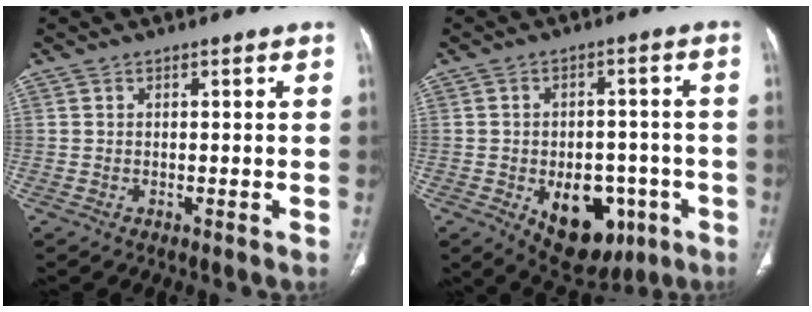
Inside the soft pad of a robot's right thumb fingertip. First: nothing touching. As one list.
[{"total": 14.1, "force": [-5.3, 8.9, 9.5], "torque": [-0.096, 0.023, -0.058]}]